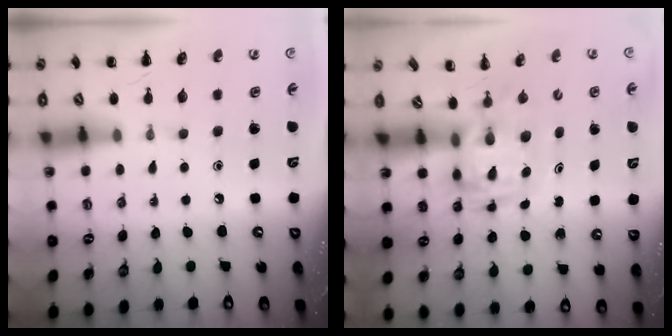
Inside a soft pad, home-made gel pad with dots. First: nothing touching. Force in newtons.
{"total": 2.8, "press": 2.7, "slide": 0.6}